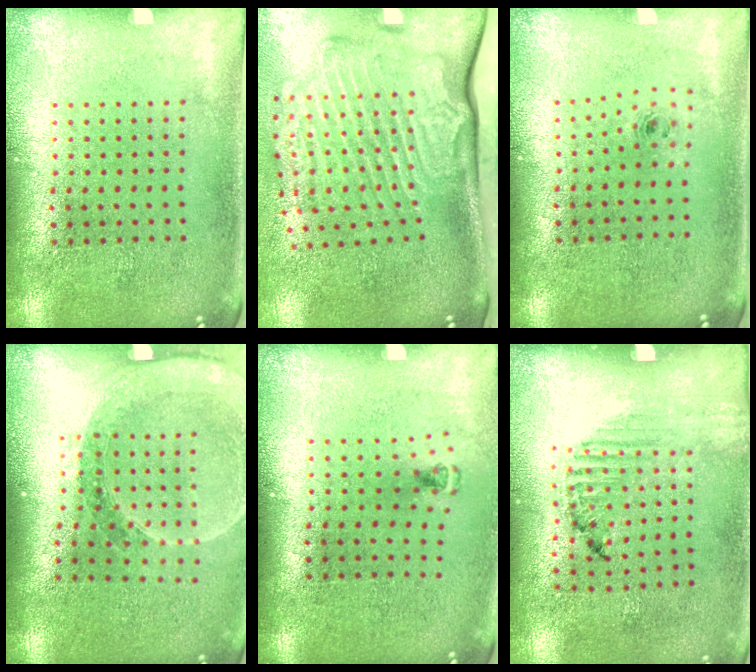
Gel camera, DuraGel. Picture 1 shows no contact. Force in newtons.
{"total": 3.3, "press": 2.3, "slide": 2.4}
{"total": 0.6, "press": 0.3, "slide": 0.6}
{"total": 1.6, "press": 1.6, "slide": 0.2}
{"total": 0.5, "press": 0.4, "slide": 0.3}
{"total": 1.3, "press": 1.1, "slide": 0.6}